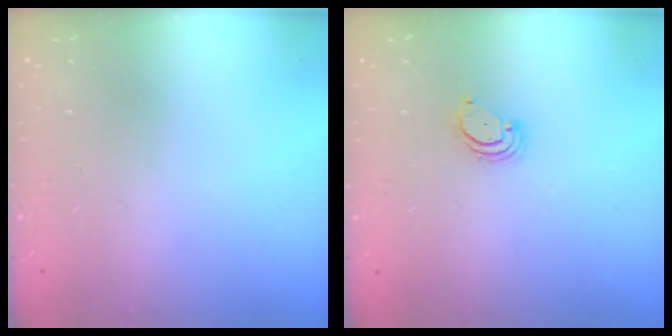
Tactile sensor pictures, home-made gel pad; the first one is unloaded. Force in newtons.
{"total": 2.2, "press": 2.2, "slide": 0.3}